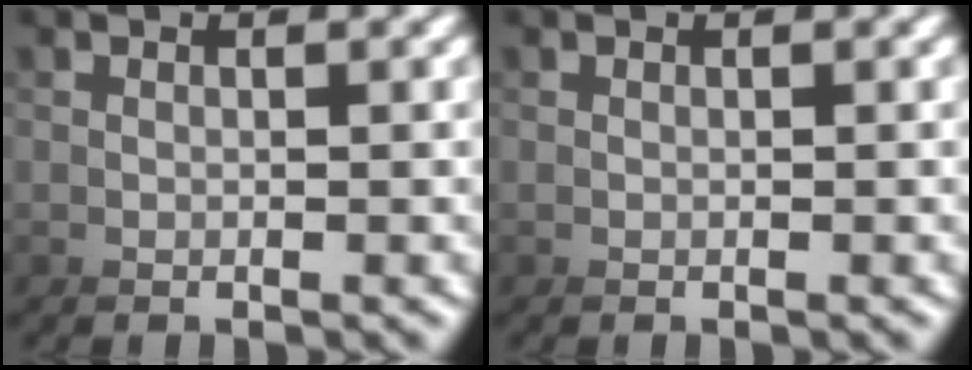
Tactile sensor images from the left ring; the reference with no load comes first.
{"total": 0.0}